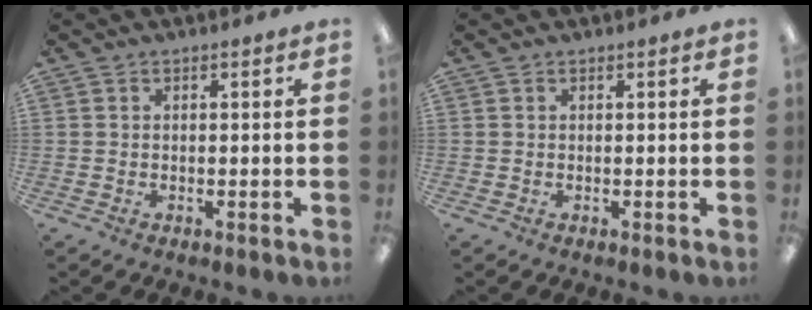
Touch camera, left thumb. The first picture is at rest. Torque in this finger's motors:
{"motor_torque": [0.00, 0.00, 0.17, -0.04, 0.00]}